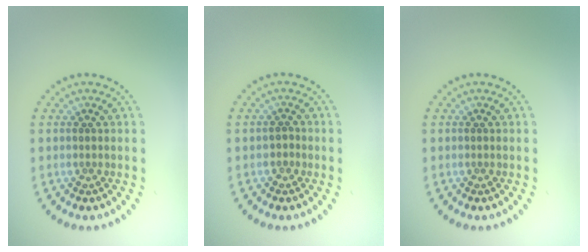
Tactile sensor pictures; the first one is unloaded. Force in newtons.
{"total": 0.6, "press": 0.3, "slide": 0.5}
{"total": 0.0}